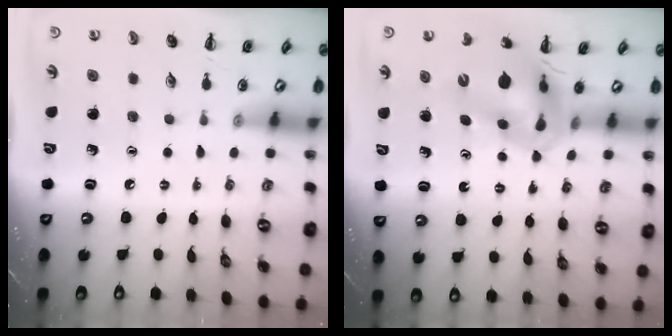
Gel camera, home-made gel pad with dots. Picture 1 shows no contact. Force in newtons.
{"total": 12.0, "press": 11.4, "slide": 3.6}